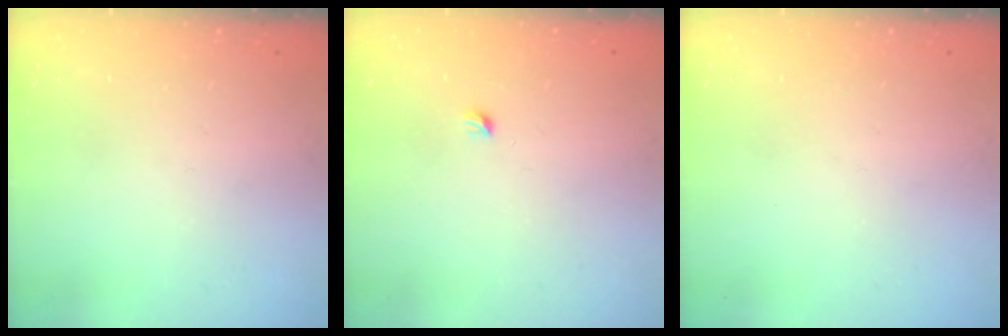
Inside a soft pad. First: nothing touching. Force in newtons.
{"total": 2.9, "press": 2.9, "slide": 0.4}
{"total": 0.0}